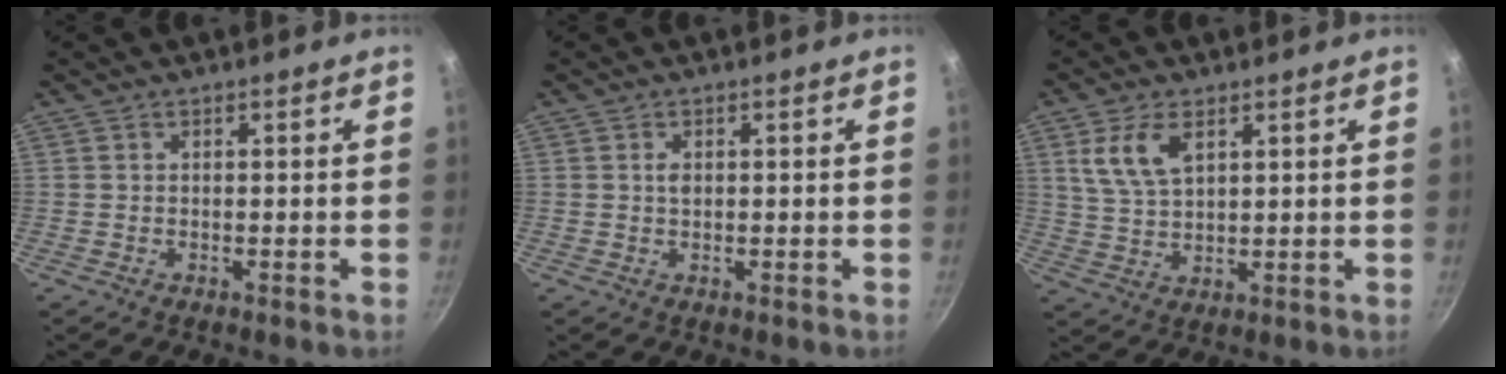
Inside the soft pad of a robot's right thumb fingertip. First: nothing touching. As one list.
[{"total": 1.3, "force": [0.3, 0.9, 1.0], "torque": [-0.015, 0.000, 0.005]}, {"total": 7.6, "force": [3.3, 3.9, 5.5], "torque": [-0.108, -0.009, 0.073]}]